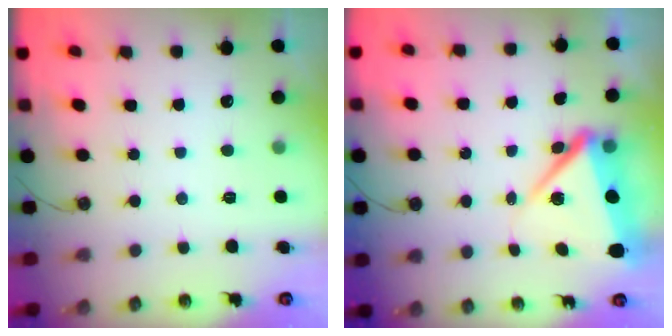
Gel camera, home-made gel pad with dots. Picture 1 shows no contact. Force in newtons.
{"total": 8.0, "press": 7.9, "slide": 1.3}